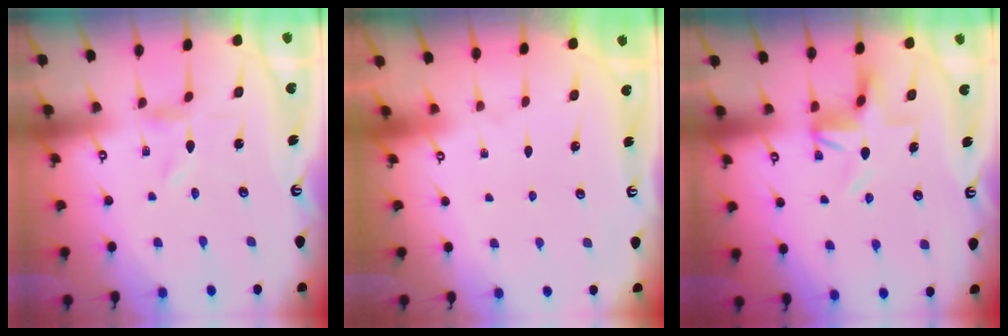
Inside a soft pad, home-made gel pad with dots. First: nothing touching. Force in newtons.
{"total": 1.8, "press": 1.8, "slide": 0.2}
{"total": 4.2, "press": 3.9, "slide": 1.8}